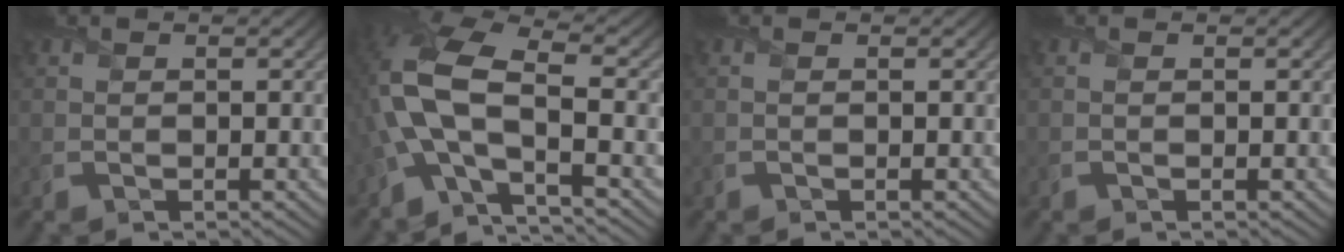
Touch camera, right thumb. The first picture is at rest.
{"total": 12.4, "force": [-1.9, 5.1, 11.2], "torque": [-0.269, 0.010, -0.053]}
{"total": 0.0}
{"total": 0.0}